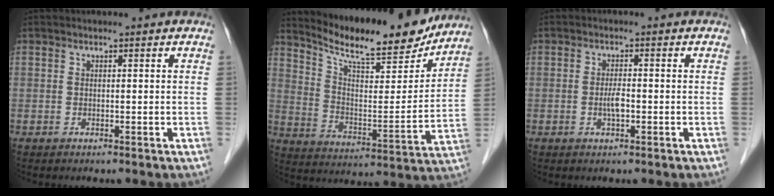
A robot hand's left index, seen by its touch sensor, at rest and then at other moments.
{"total": 18.6, "force": [16.8, 2.9, 7.2], "torque": [-0.125, -0.022, 0.251]}
{"total": 2.0, "force": [-0.7, 0.5, 1.8], "torque": [-0.037, 0.002, -0.012]}